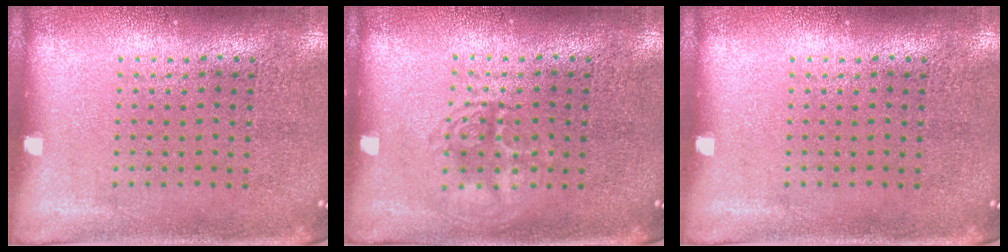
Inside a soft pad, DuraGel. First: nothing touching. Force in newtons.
{"total": 2.2, "press": 2.1, "slide": 0.4}
{"total": 0.0}